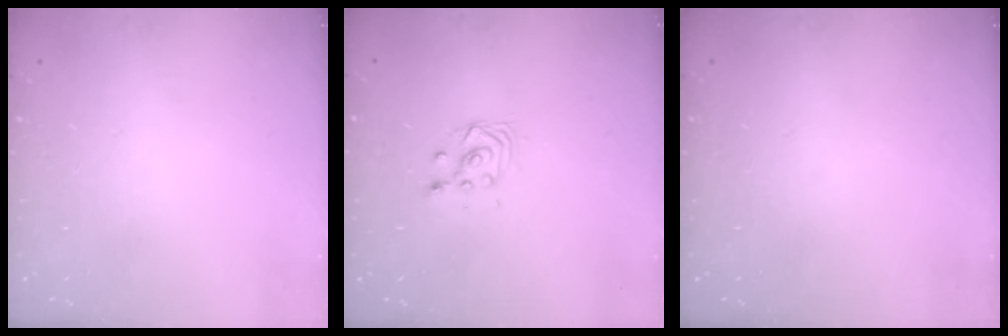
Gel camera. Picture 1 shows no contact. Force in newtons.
{"total": 3.2, "press": 2.9, "slide": 1.4}
{"total": 0.0}